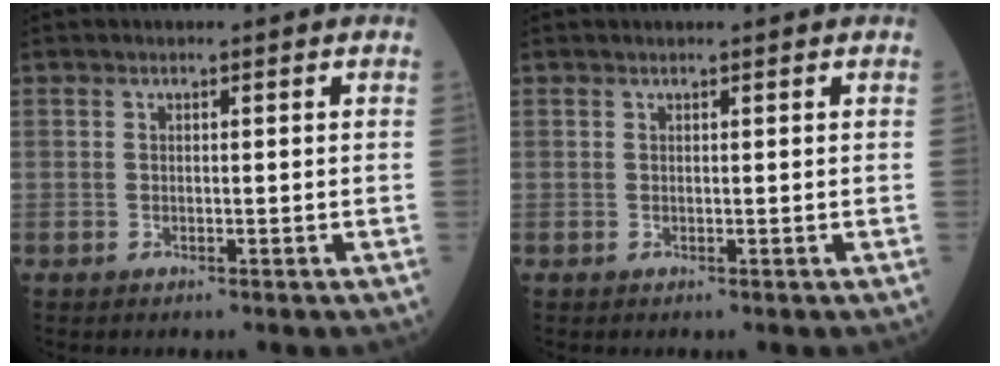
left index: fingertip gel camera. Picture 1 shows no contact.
{"total": 0.9, "force": [0.8, 0.0, 0.4], "torque": [-0.007, 0.007, 0.011]}